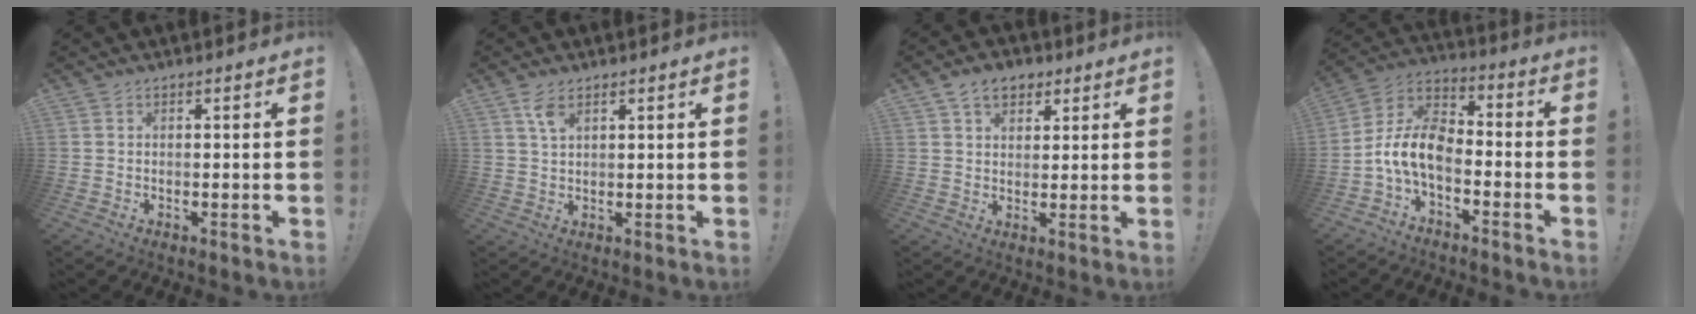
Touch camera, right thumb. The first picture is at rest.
{"total": 4.0, "force": [2.3, 1.7, 2.7], "torque": [-0.052, -0.007, 0.040]}
{"total": 7.4, "force": [4.1, 5.0, 3.5], "torque": [-0.055, -0.005, 0.077]}
{"total": 11.8, "force": [-4.7, 6.9, 8.4], "torque": [-0.173, 0.027, -0.078]}